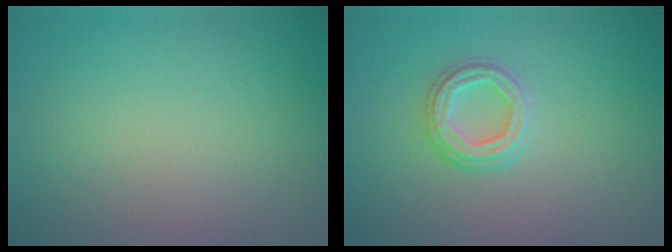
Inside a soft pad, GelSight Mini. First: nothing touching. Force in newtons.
{"total": 2.8, "press": 2.7, "slide": 0.8}